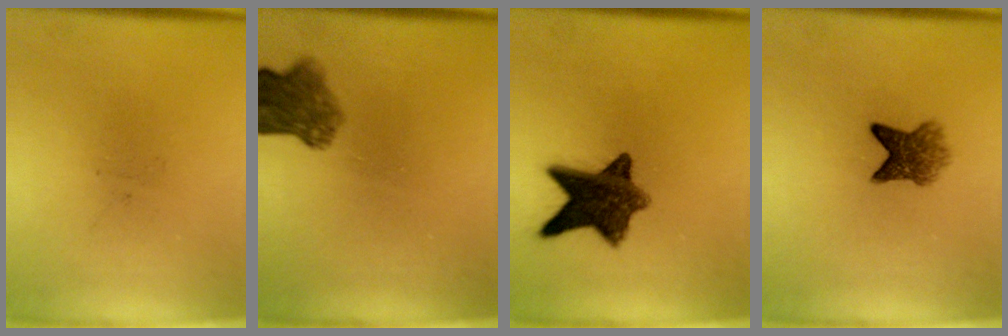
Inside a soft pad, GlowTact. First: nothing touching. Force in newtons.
{"total": 6.2}
{"total": 10.4}
{"total": 4.7}